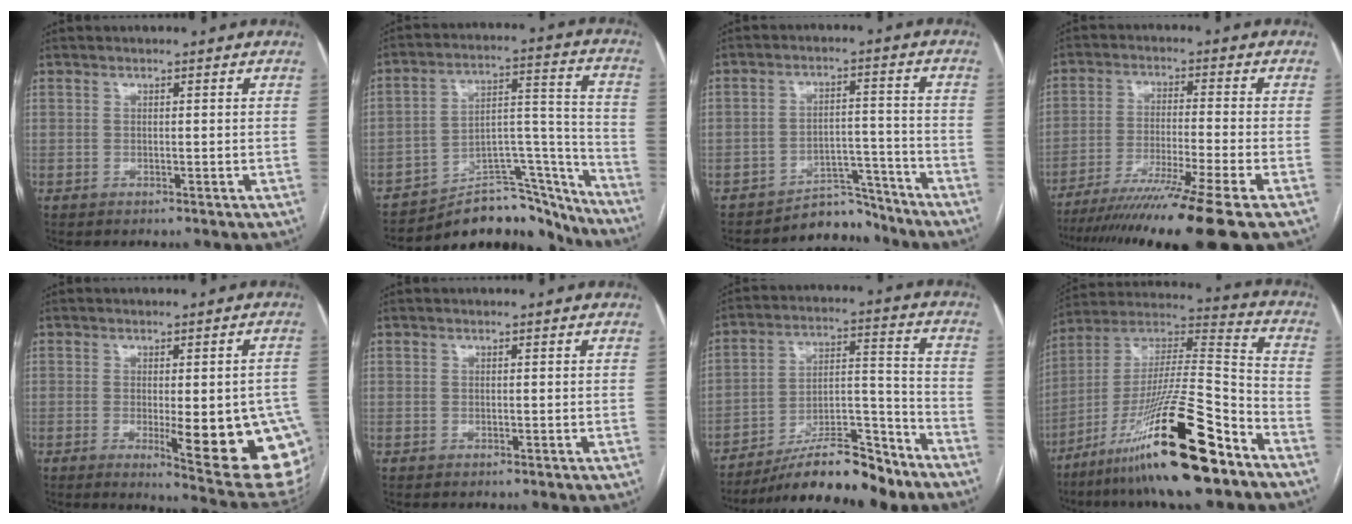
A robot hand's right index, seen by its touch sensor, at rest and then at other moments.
{"total": 18.3, "force": [-17.0, 5.5, 4.0], "torque": [-0.033, 0.068, -0.251]}
{"total": 6.7, "force": [-6.3, 2.1, -0.5], "torque": [0.020, 0.047, -0.096]}
{"total": 16.5, "force": [-12.8, -2.5, 10.1], "torque": [-0.153, -0.050, -0.208]}
{"total": 16.4, "force": [-4.1, 3.1, 15.6], "torque": [-0.100, 0.000, -0.031]}
{"total": 0.0}
{"total": 16.2, "force": [-13.4, 3.2, 8.5], "torque": [-0.134, 0.023, -0.225]}
{"total": 23.5, "force": [-14.5, 1.9, 18.4], "torque": [-0.323, -0.021, -0.253]}